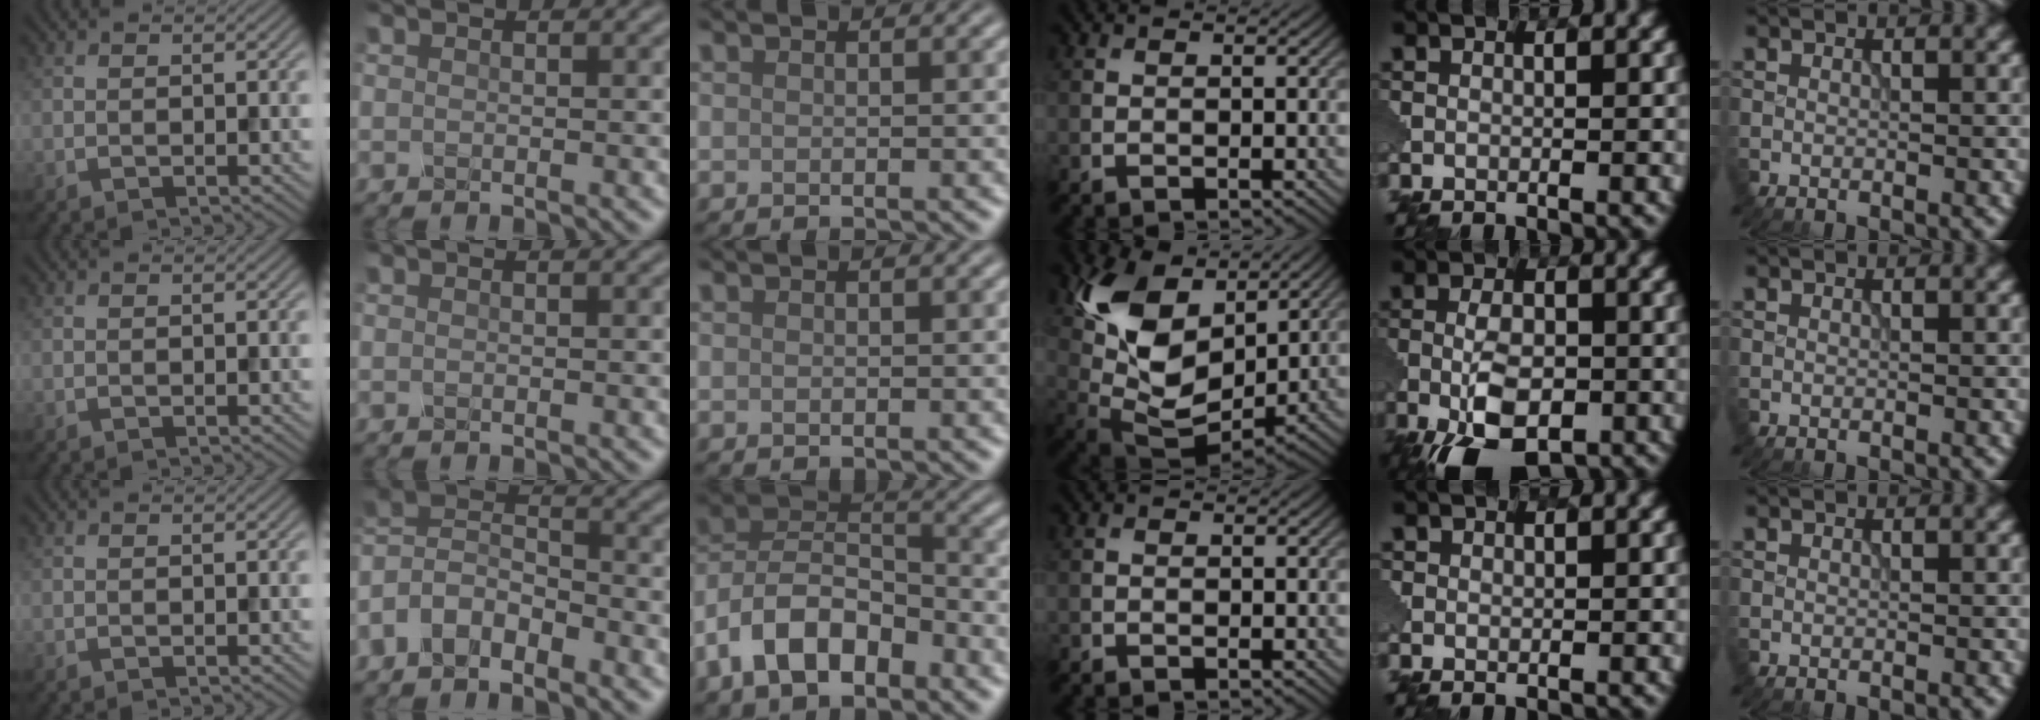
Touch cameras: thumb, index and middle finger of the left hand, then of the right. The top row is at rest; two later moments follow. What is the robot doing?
{"motion": "insert", "object": "pin"}